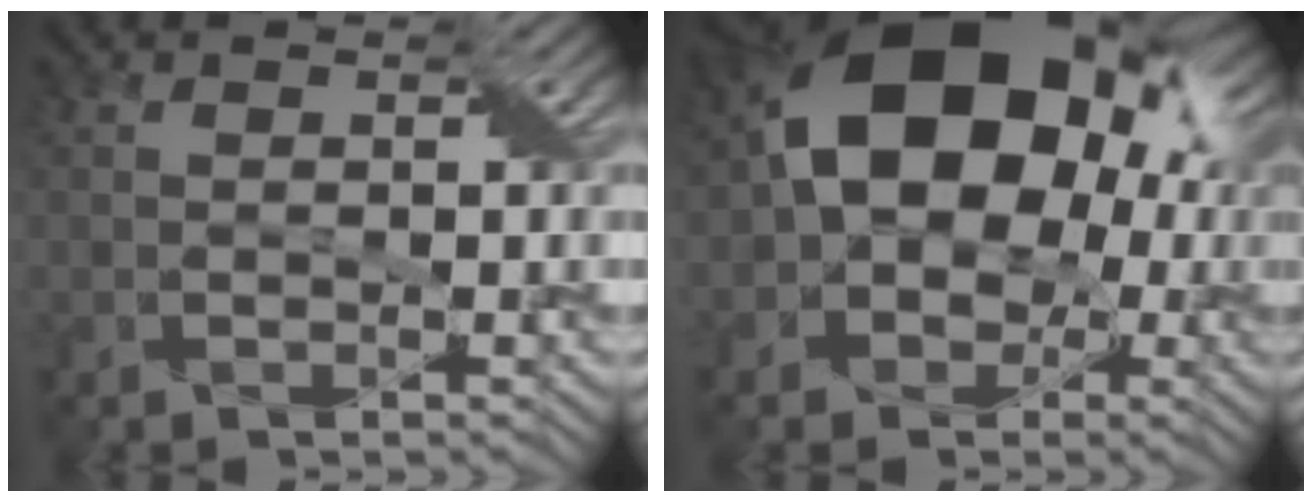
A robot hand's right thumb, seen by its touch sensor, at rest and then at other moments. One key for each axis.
{"total": 16.9, "fx": 1.1, "fy": 12.1, "fz": 11.7, "tx": -0.145, "ty": 0.009, "tz": 0.005}